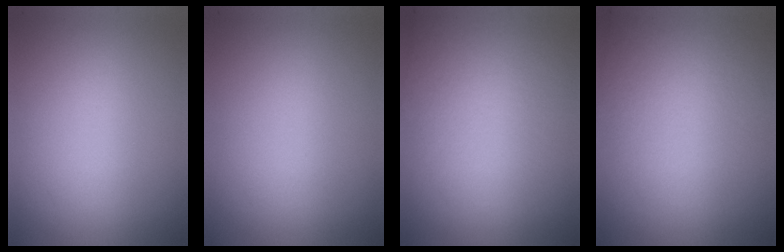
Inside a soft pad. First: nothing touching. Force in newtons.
{"total": 0.0}
{"total": 3.1}
{"total": 2.8}